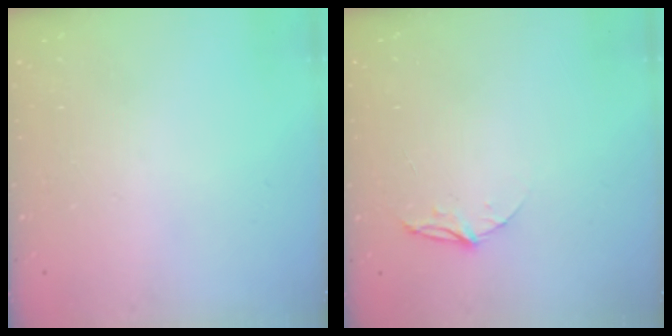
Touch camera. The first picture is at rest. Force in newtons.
{"total": 4.4, "press": 4.4, "slide": 0.4}